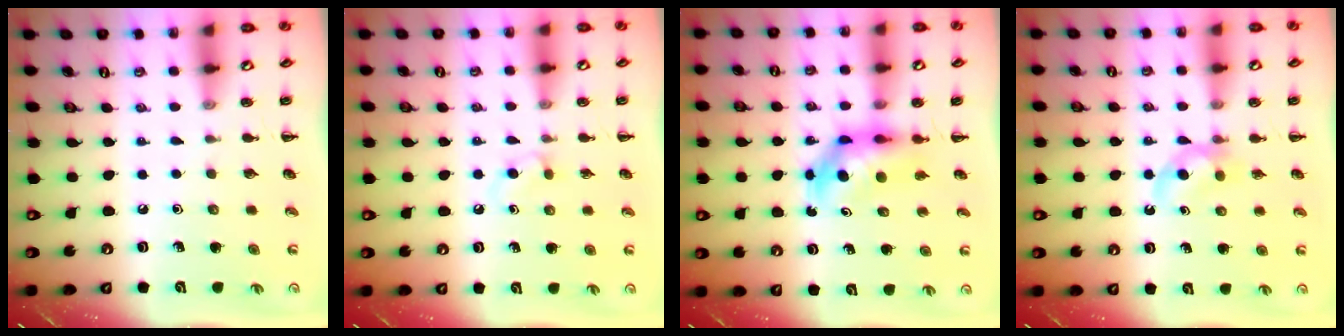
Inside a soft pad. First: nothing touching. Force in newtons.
{"total": 3.5, "press": 3.3, "slide": 1.4}
{"total": 5.3, "press": 5.2, "slide": 0.8}
{"total": 4.1, "press": 3.8, "slide": 1.5}